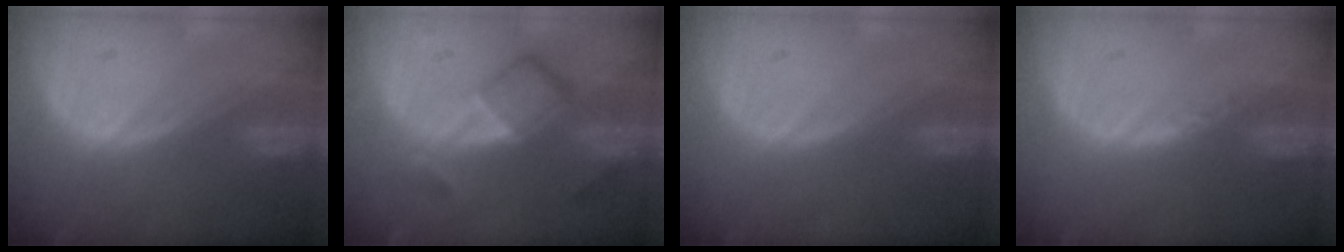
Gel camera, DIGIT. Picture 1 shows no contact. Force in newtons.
{"total": 6.9, "press": 6.0, "slide": 3.5}
{"total": 0.0}
{"total": 0.8, "press": 0.6, "slide": 0.4}